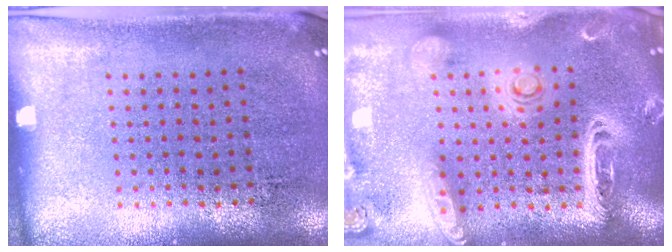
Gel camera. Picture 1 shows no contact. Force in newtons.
{"total": 3.0, "press": 2.5, "slide": 1.5}